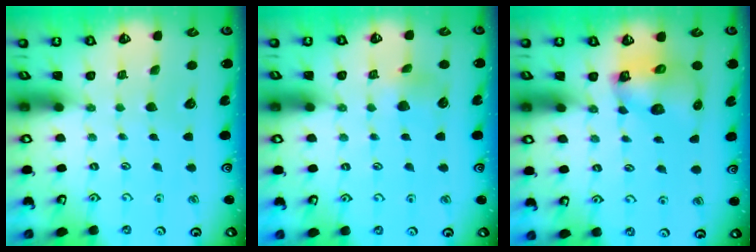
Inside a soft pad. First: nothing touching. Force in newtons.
{"total": 4.5, "press": 4.4, "slide": 0.7}
{"total": 7.8, "press": 7.7, "slide": 1.0}